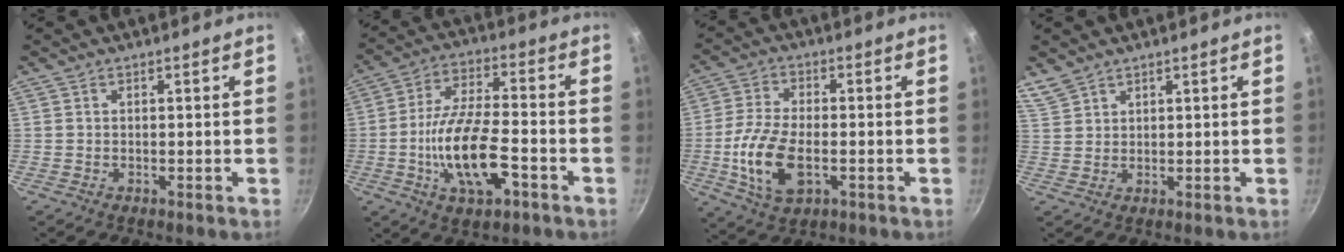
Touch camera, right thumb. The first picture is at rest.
{"total": 15.0, "force": [-4.9, 5.9, 12.9], "torque": [-0.237, 0.025, -0.092]}
{"total": 11.9, "force": [-2.6, 6.2, 9.7], "torque": [-0.198, 0.008, -0.053]}
{"total": 3.4, "force": [2.9, 1.6, 0.7], "torque": [-0.010, 0.002, 0.066]}